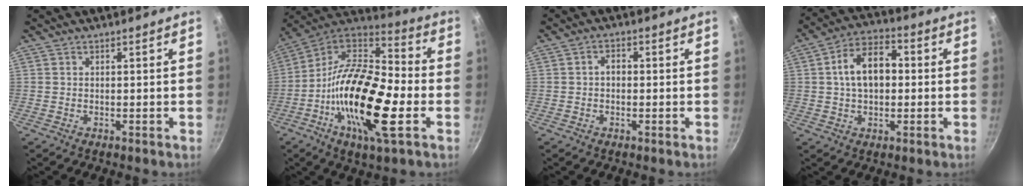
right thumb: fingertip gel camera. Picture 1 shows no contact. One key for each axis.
{"total": 24.0, "fx": -6.1, "fy": 9.2, "fz": 21.3, "tx": -0.381, "ty": 0.030, "tz": -0.131}
{"total": 2.1, "fx": 0.0, "fy": 1.5, "fz": 1.4, "tx": -0.018, "ty": 0.008, "tz": -0.003}
{"total": 11.0, "fx": 1.0, "fy": 7.0, "fz": 8.4, "tx": -0.110, "ty": 0.026, "tz": 0.005}